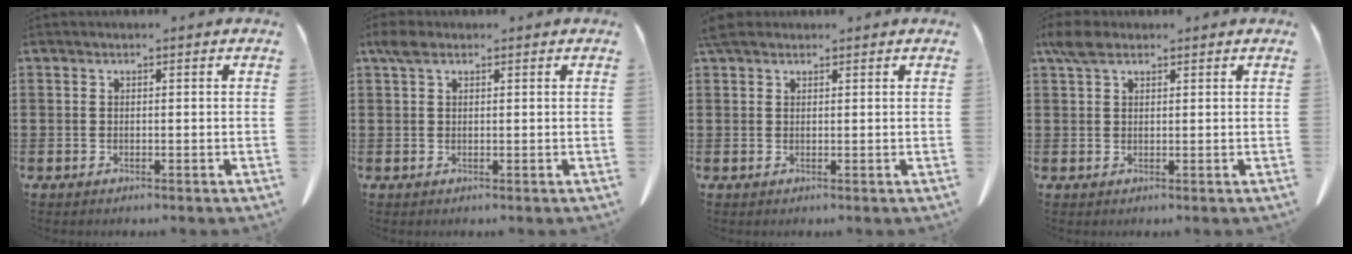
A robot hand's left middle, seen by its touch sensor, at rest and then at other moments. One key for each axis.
{"total": 2.0, "fx": 1.0, "fy": 1.1, "fz": 1.4, "tx": -0.032, "ty": 0.007, "tz": 0.017}
{"total": 2.0, "fx": 1.6, "fy": 0.9, "fz": 0.9, "tx": -0.024, "ty": 0.007, "tz": 0.031}
{"total": 3.3, "fx": 2.0, "fy": 1.6, "fz": 2.0, "tx": -0.046, "ty": 0.009, "tz": 0.037}